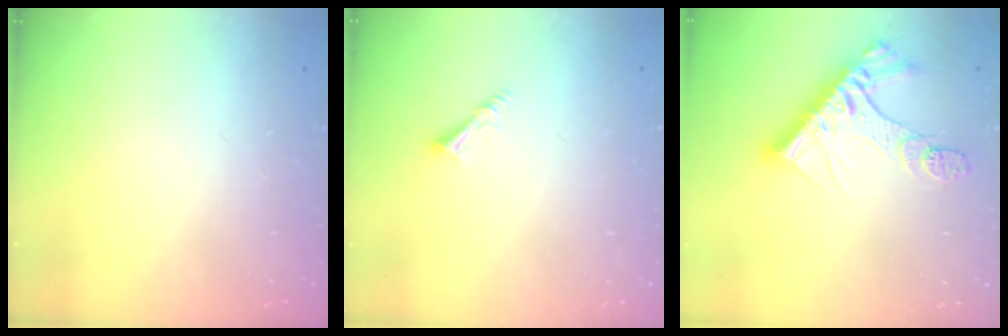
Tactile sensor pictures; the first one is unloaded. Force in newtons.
{"total": 3.9, "press": 3.9, "slide": 0.5}
{"total": 13.2, "press": 13.1, "slide": 1.2}